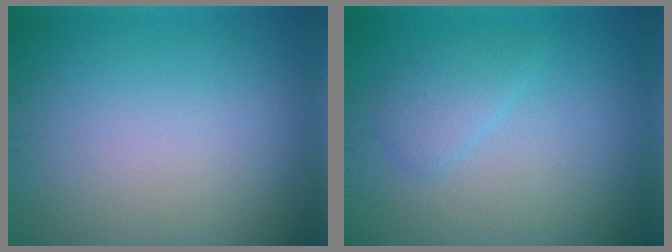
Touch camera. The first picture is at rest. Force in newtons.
{"total": 1.8, "press": 1.8, "slide": 0.1}